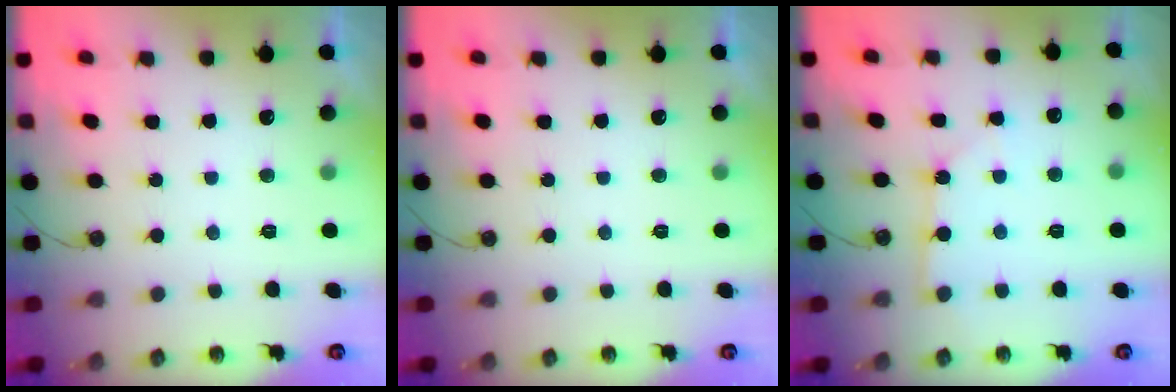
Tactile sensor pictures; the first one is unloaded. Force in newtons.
{"total": 0.0}
{"total": 3.0, "press": 2.9, "slide": 0.3}